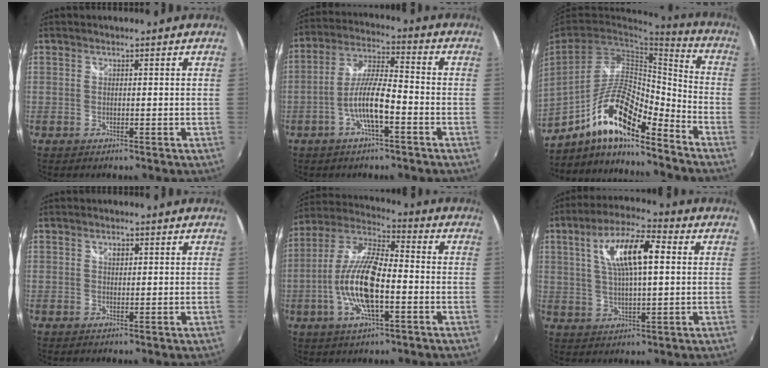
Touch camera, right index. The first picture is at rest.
{"total": 9.0, "force": [-3.8, 1.8, 8.0], "torque": [-0.166, 0.007, -0.069]}
{"total": 15.9, "force": [-10.0, 4.1, 11.6], "torque": [-0.218, -0.002, -0.188]}
{"total": 1.3, "force": [0.5, 0.8, 0.8], "torque": [-0.012, 0.003, 0.008]}
{"total": 14.8, "force": [-3.6, 4.9, 13.5], "torque": [-0.275, -0.001, -0.073]}
{"total": 12.3, "force": [3.1, 3.8, 11.3], "torque": [-0.208, 0.019, 0.055]}